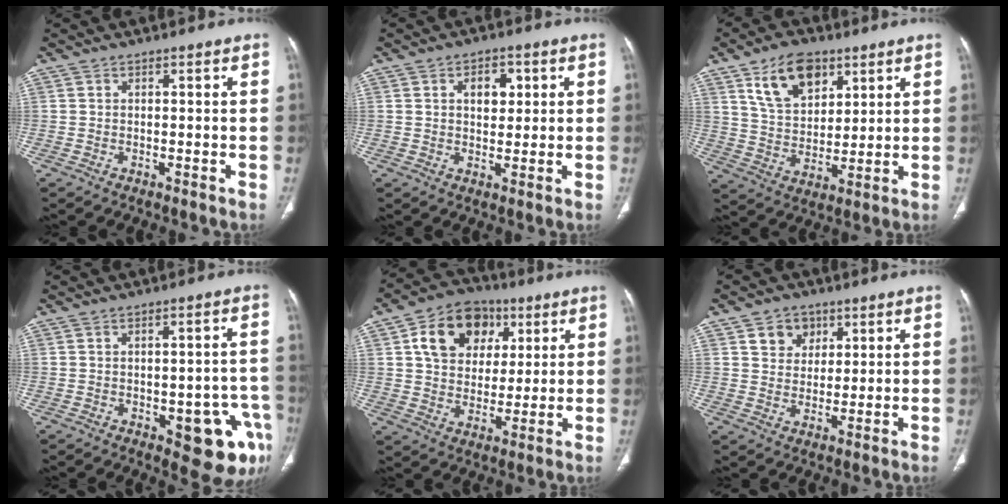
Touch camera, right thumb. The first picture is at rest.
{"total": 5.0, "force": [1.5, 3.2, 3.5], "torque": [-0.029, -0.004, 0.022]}
{"total": 12.5, "force": [6.7, 7.4, 7.5], "torque": [-0.104, -0.030, 0.128]}
{"total": 12.4, "force": [-4.9, 5.3, 10.0], "torque": [-0.089, 0.021, -0.048]}
{"total": 14.4, "force": [5.3, 10.8, 8.0], "torque": [-0.105, -0.002, 0.085]}
{"total": 5.8, "force": [2.8, 4.7, 2.0], "torque": [-0.007, -0.011, 0.047]}